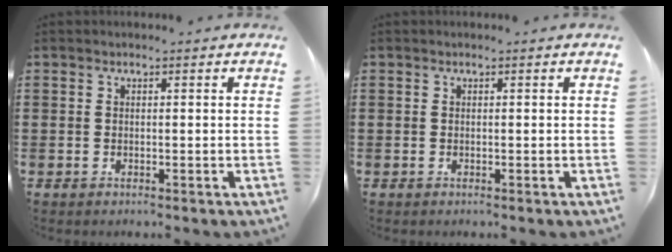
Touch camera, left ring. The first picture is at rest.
{"total": 0.0}